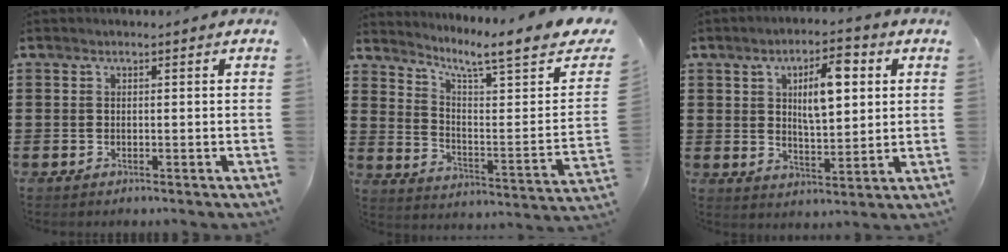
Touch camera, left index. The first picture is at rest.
{"total": 7.6, "force": [5.9, 0.1, 4.7], "torque": [-0.092, -0.048, 0.085]}
{"total": 8.1, "force": [2.7, 3.1, 7.0], "torque": [-0.109, 0.000, 0.038]}